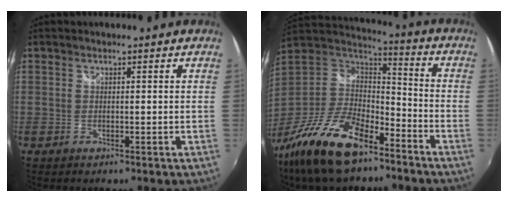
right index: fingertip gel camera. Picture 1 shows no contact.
{"total": 23.3, "force": [-15.2, 9.8, 14.8], "torque": [-0.304, -0.027, -0.266]}